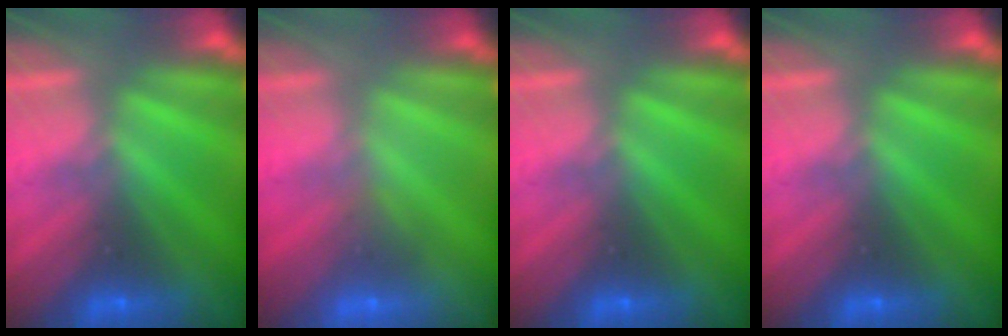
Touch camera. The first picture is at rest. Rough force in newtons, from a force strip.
{"total": 2.8}
{"total": 0.0}
{"total": 0.0}